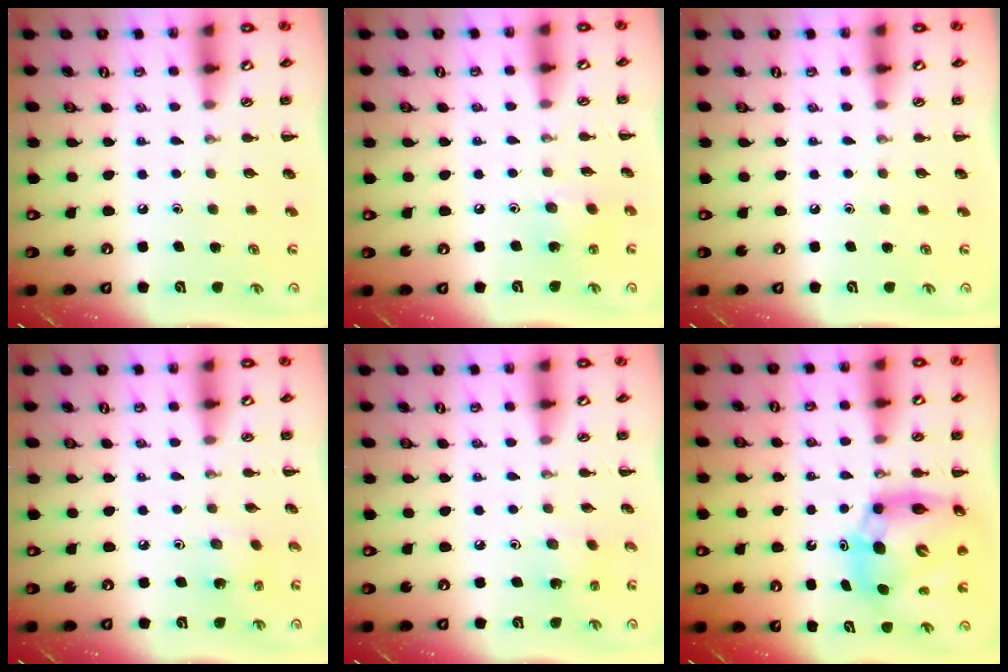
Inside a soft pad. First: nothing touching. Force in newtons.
{"total": 3.9, "press": 3.8, "slide": 0.9}
{"total": 0.0}
{"total": 1.5, "press": 1.3, "slide": 0.6}
{"total": 1.6, "press": 1.4, "slide": 0.6}
{"total": 14.2, "press": 13.6, "slide": 4.2}